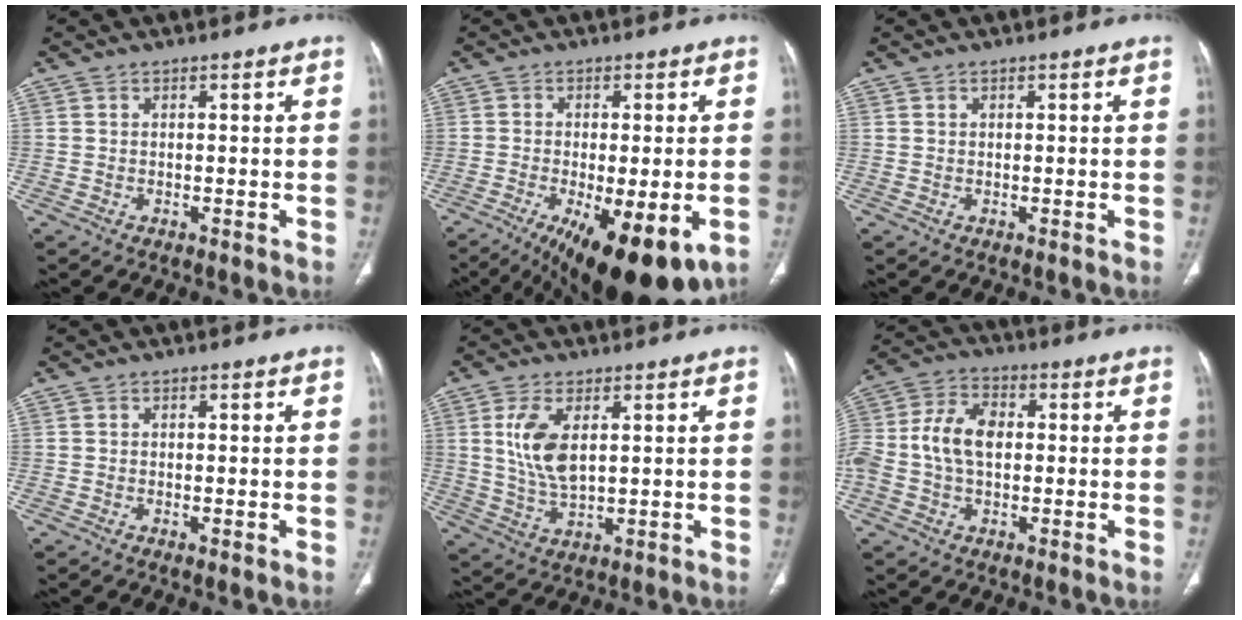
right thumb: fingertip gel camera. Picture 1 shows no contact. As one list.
[{"total": 17.4, "force": [-7.8, 6.1, 14.4], "torque": [-0.196, -0.018, -0.106]}, {"total": 0.0}, {"total": 0.7, "force": [-0.2, 0.2, 0.7], "torque": [-0.017, -0.004, -0.003]}, {"total": 8.6, "force": [2.3, 4.2, 7.1], "torque": [-0.142, -0.012, 0.052]}, {"total": 11.3, "force": [0.2, 7.7, 8.3], "torque": [-0.169, 0.028, -0.003]}]